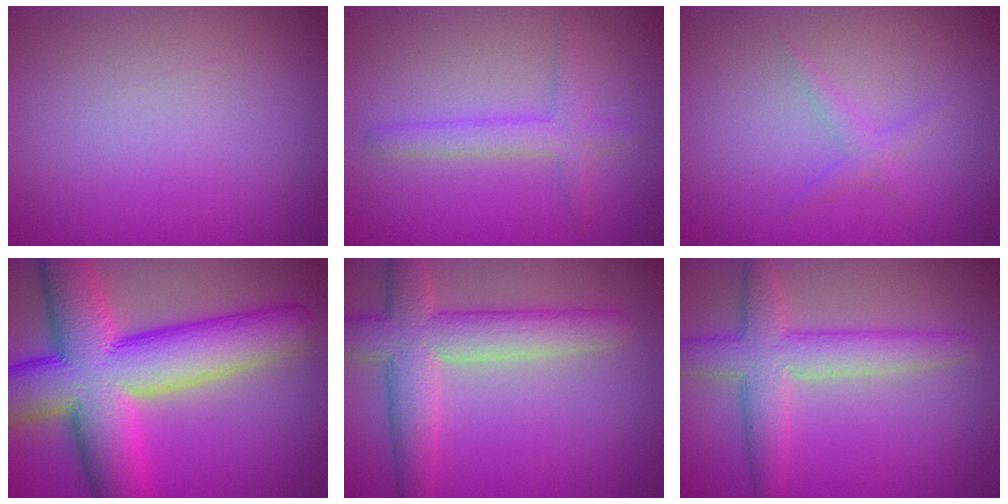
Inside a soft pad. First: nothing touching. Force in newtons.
{"total": 2.3, "press": 2.3, "slide": 0.0}
{"total": 1.1, "press": 1.1, "slide": 0.0}
{"total": 13.7, "press": 13.7, "slide": 0.5}
{"total": 6.4, "press": 6.4, "slide": 0.3}
{"total": 5.0, "press": 5.0, "slide": 0.2}